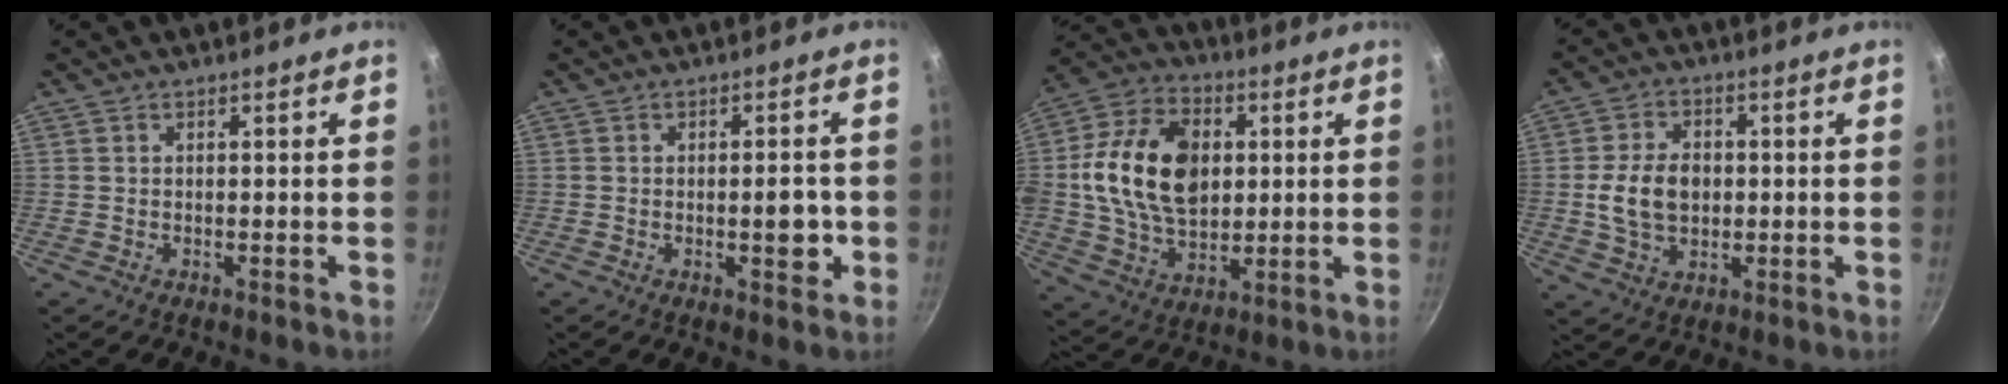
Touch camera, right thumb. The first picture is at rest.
{"total": 4.7, "force": [-1.0, 2.0, 4.2], "torque": [-0.036, 0.007, -0.013]}
{"total": 20.0, "force": [2.4, 13.6, 14.4], "torque": [-0.243, 0.006, 0.037]}
{"total": 9.2, "force": [0.0, 6.6, 6.5], "torque": [-0.103, 0.007, -0.002]}